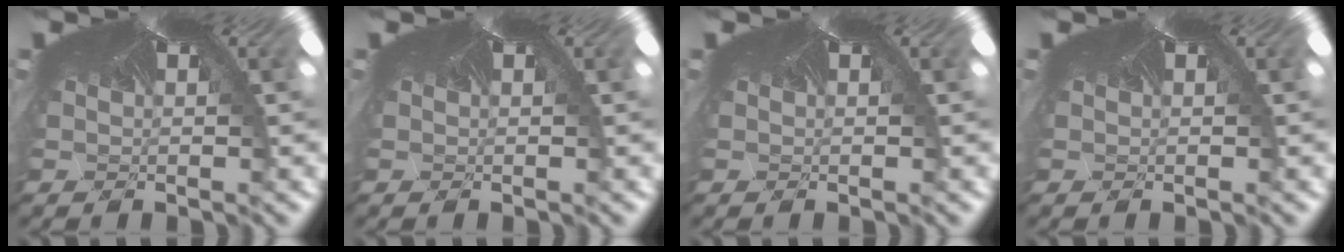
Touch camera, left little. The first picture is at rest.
{"total": 0.0}
{"total": 0.0}
{"total": 0.0}